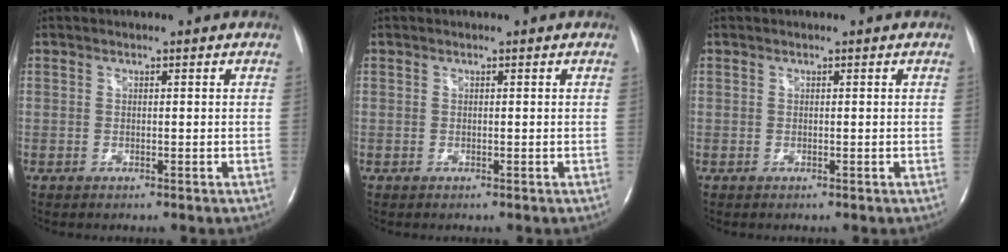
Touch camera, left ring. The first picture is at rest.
{"total": 0.0}
{"total": 0.0}